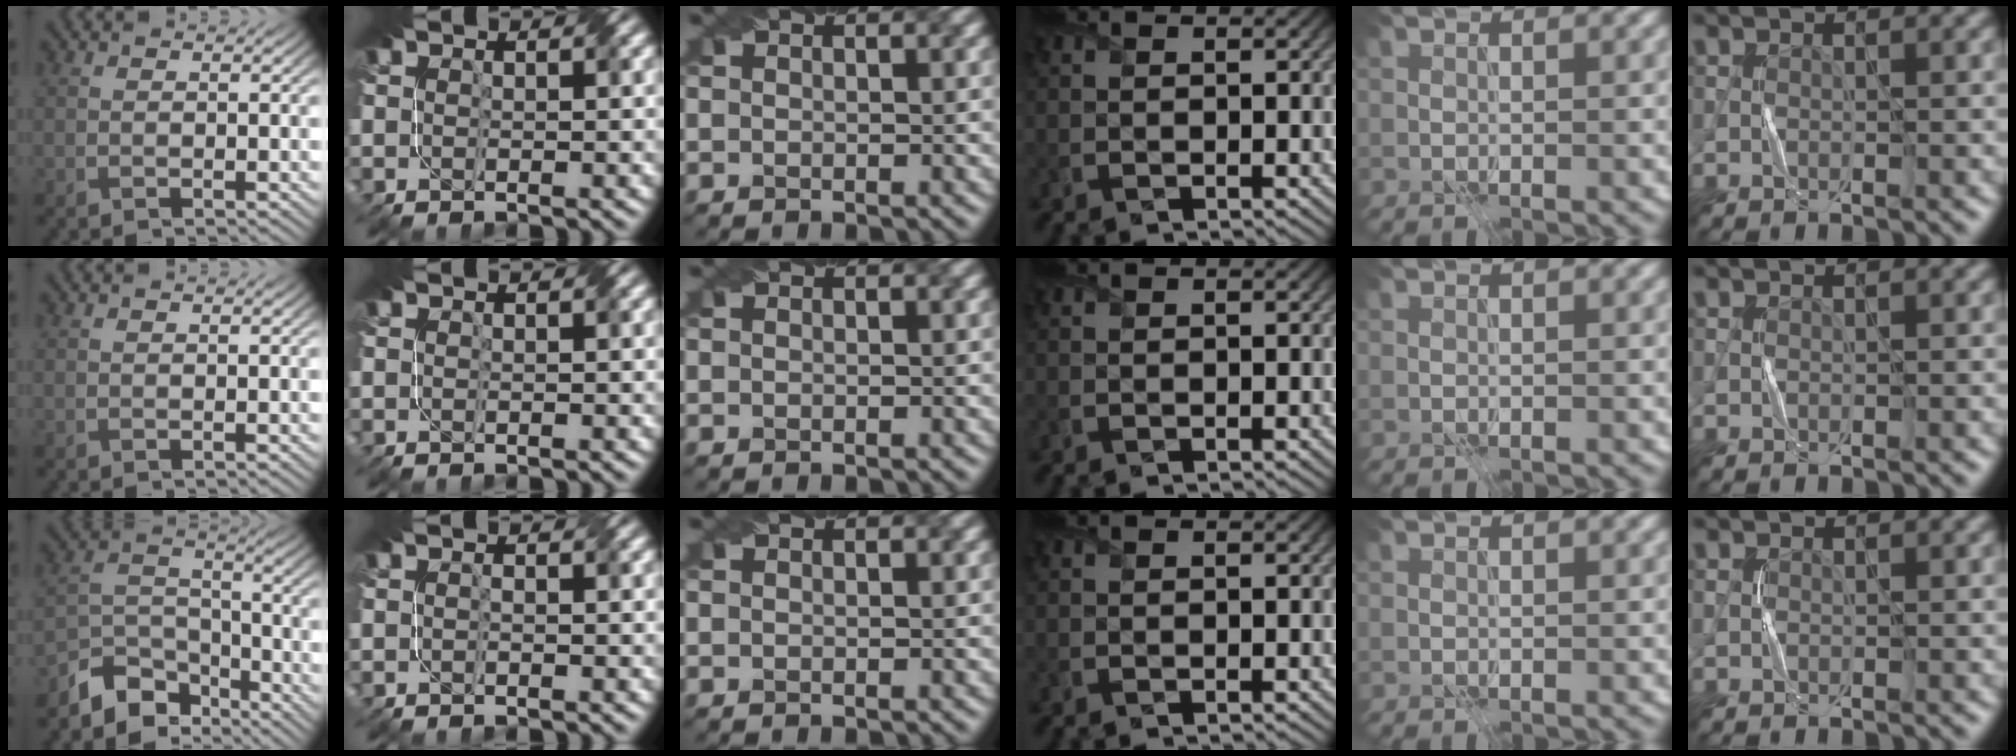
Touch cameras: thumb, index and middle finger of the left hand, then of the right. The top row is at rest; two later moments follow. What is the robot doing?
{"motion": "fold", "object": "paper"}